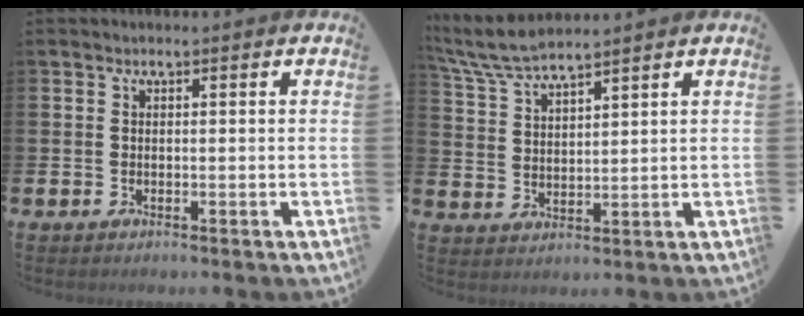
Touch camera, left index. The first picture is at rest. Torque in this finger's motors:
{"motor_torque": [0.72, -0.79, 0.45, 0.20]}